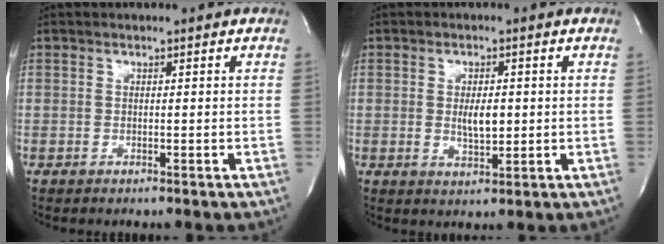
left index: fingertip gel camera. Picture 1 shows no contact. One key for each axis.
{"total": 3.7, "fx": 0.0, "fy": 1.4, "fz": 3.4, "tx": -0.061, "ty": -0.008, "tz": 0.004}